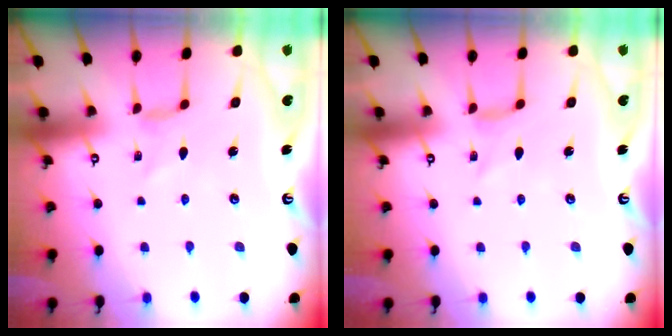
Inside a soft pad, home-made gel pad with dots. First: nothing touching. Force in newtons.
{"total": 0.0}